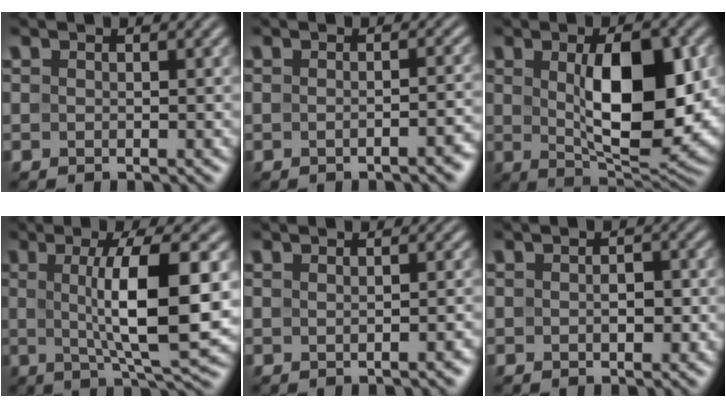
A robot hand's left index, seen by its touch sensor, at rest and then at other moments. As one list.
[{"total": 2.9, "force": [-1.1, 1.0, 2.5], "torque": [-0.014, 0.004, -0.017]}, {"total": 10.6, "force": [0.7, 4.4, 9.6], "torque": [-0.145, -0.007, 0.024]}, {"total": 9.3, "force": [0.6, 2.1, 9.0], "torque": [-0.128, -0.002, 0.013]}, {"total": 2.1, "force": [0.0, 0.8, 2.0], "torque": [-0.008, 0.006, -0.004]}, {"total": 2.0, "force": [-0.3, 1.2, 1.5], "torque": [-0.022, 0.000, -0.005]}]